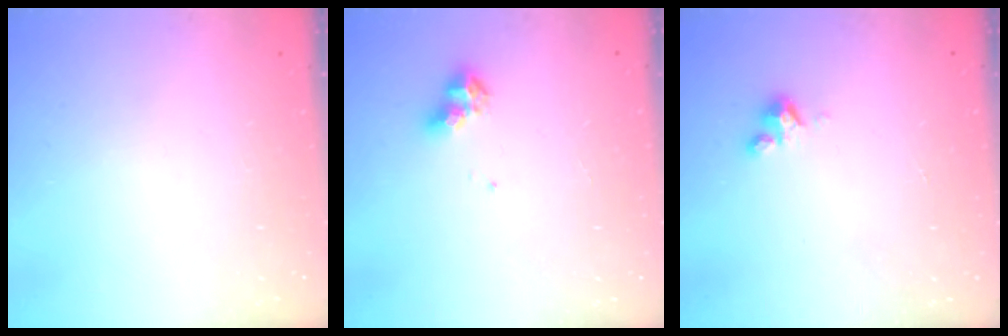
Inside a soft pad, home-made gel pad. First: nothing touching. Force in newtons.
{"total": 6.1, "press": 6.1, "slide": 1.0}
{"total": 3.6, "press": 3.6, "slide": 0.4}